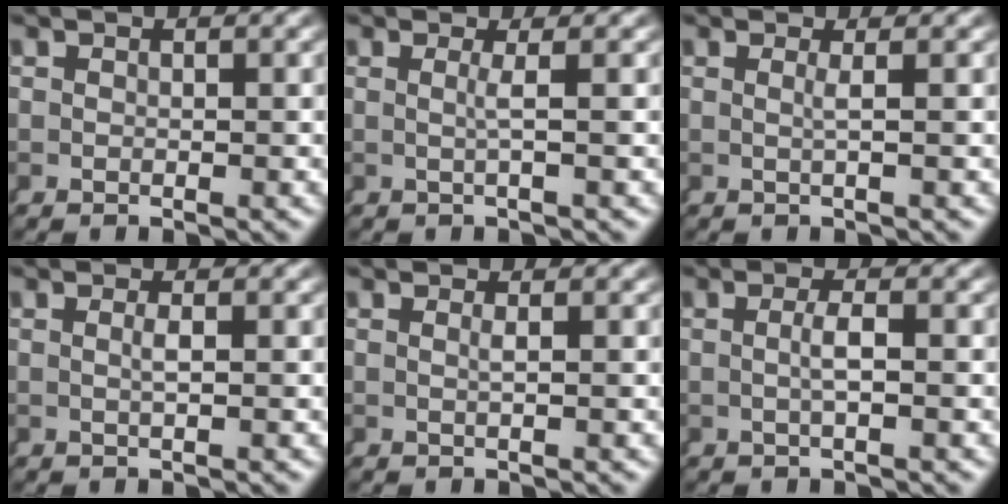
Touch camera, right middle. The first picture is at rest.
{"total": 1.4, "force": [0.0, -0.6, 1.3], "torque": [-0.024, -0.003, 0.000]}
{"total": 1.2, "force": [0.1, -0.4, 1.1], "torque": [-0.018, -0.002, 0.002]}
{"total": 1.0, "force": [-0.1, -0.2, 1.0], "torque": [-0.017, -0.004, -0.001]}
{"total": 0.8, "force": [0.1, -0.3, 0.8], "torque": [-0.014, -0.003, 0.003]}
{"total": 1.6, "force": [-0.6, -0.1, 1.5], "torque": [-0.032, -0.006, -0.008]}